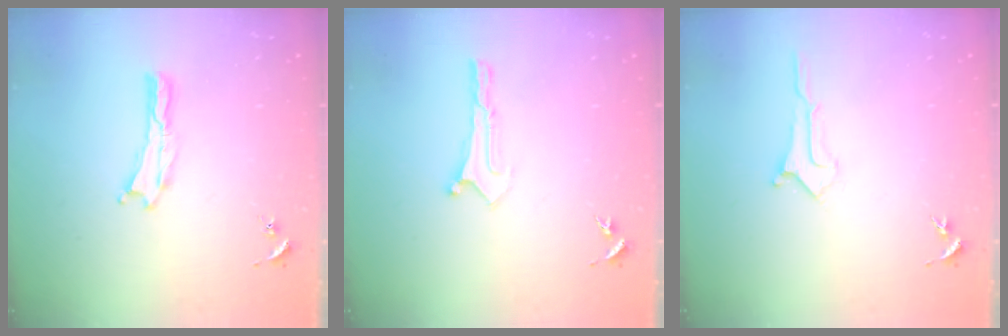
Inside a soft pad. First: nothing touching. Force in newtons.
{"total": 0.0}
{"total": 1.0, "press": 1.0, "slide": 0.0}